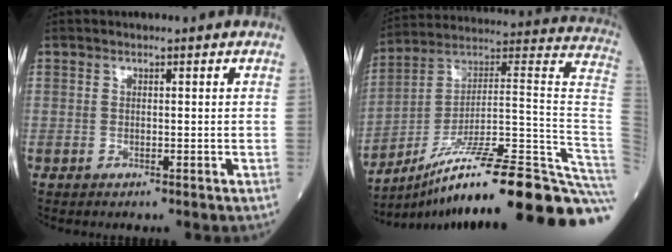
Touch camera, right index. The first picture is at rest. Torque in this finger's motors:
{"motor_torque": [-0.61, -1.34, 0.74, 0.17]}